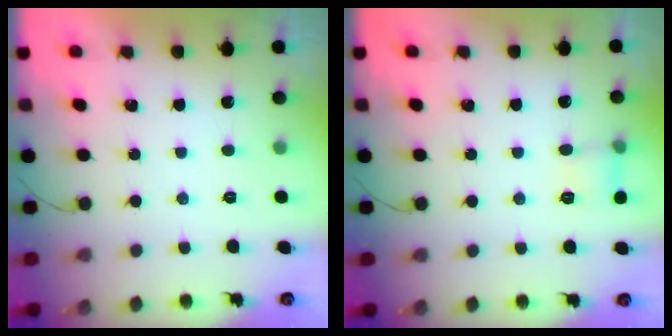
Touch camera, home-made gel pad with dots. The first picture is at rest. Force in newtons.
{"total": 6.1, "press": 5.9, "slide": 1.3}